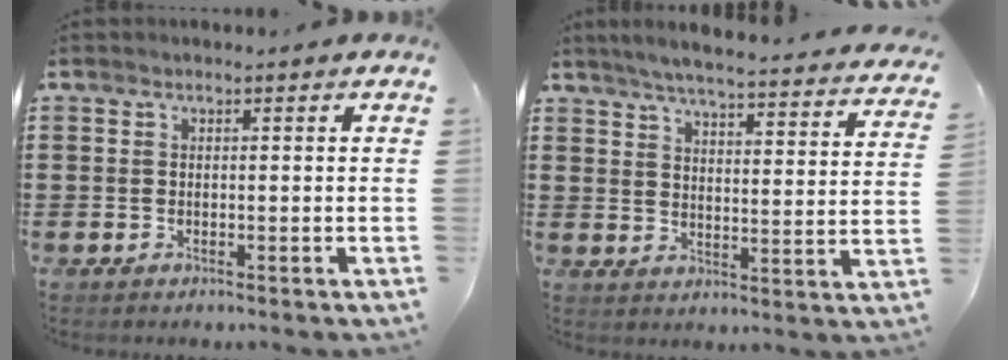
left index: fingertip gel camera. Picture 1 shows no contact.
{"total": 4.7, "force": [4.4, -0.3, 1.6], "torque": [-0.045, -0.039, 0.068]}